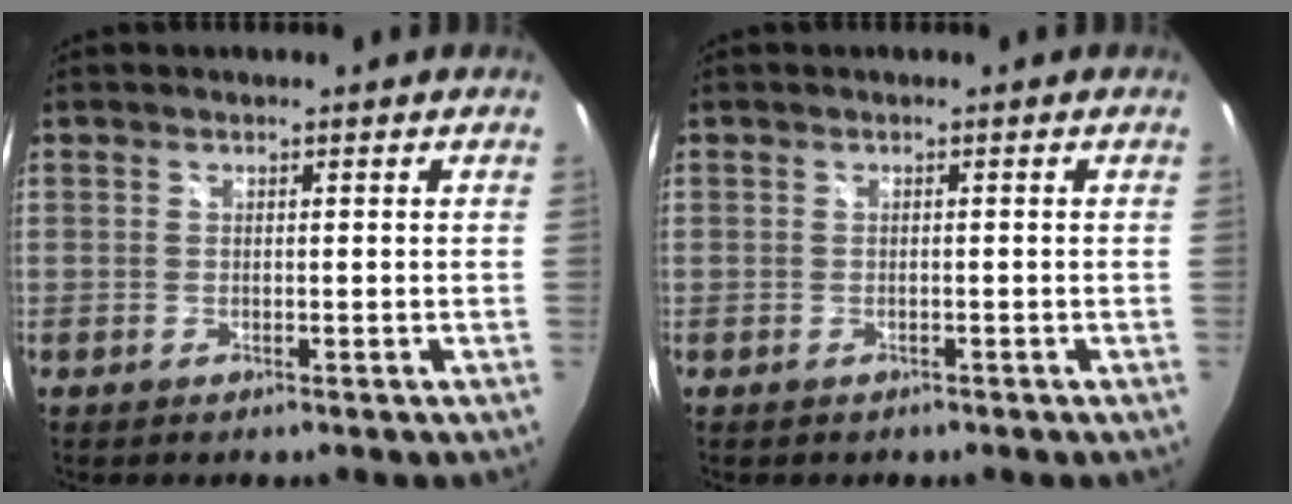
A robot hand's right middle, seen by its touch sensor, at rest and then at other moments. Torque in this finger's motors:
{"motor_torque": [-0.58, 0.04, -0.05, -0.01]}